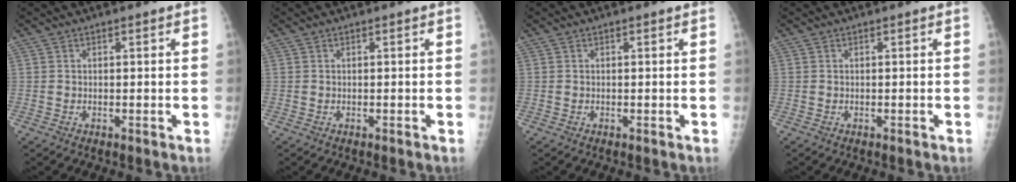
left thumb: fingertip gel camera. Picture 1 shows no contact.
{"total": 0.0}
{"total": 0.0}
{"total": 0.0}